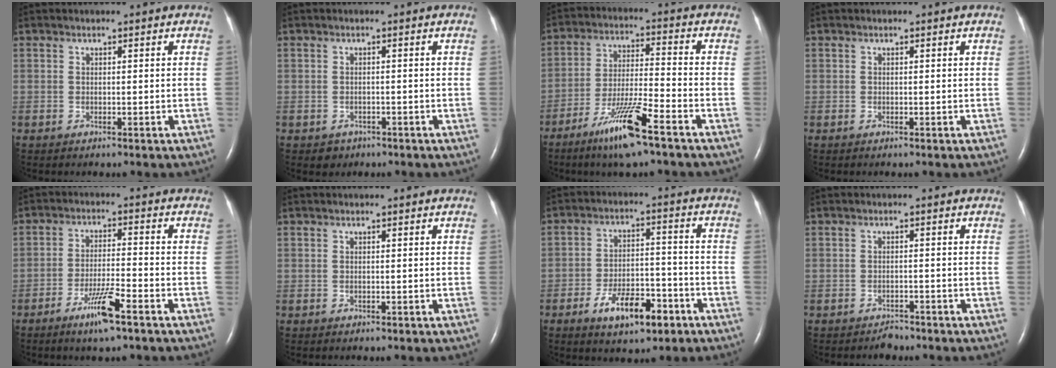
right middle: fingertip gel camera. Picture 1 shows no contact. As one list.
[{"total": 1.6, "force": [-1.0, 1.3, 0.1], "torque": [-0.004, 0.005, -0.010]}, {"total": 11.0, "force": [-7.1, 0.4, 8.5], "torque": [-0.166, -0.023, -0.130]}, {"total": 0.0}, {"total": 6.7, "force": [-4.2, 0.3, 5.2], "torque": [-0.102, -0.009, -0.076]}, {"total": 0.0}, {"total": 9.4, "force": [-5.3, 3.8, 6.8], "torque": [-0.123, 0.007, -0.080]}, {"total": 1.5, "force": [-1.4, 0.6, 0.1], "torque": [-0.008, -0.002, -0.021]}]